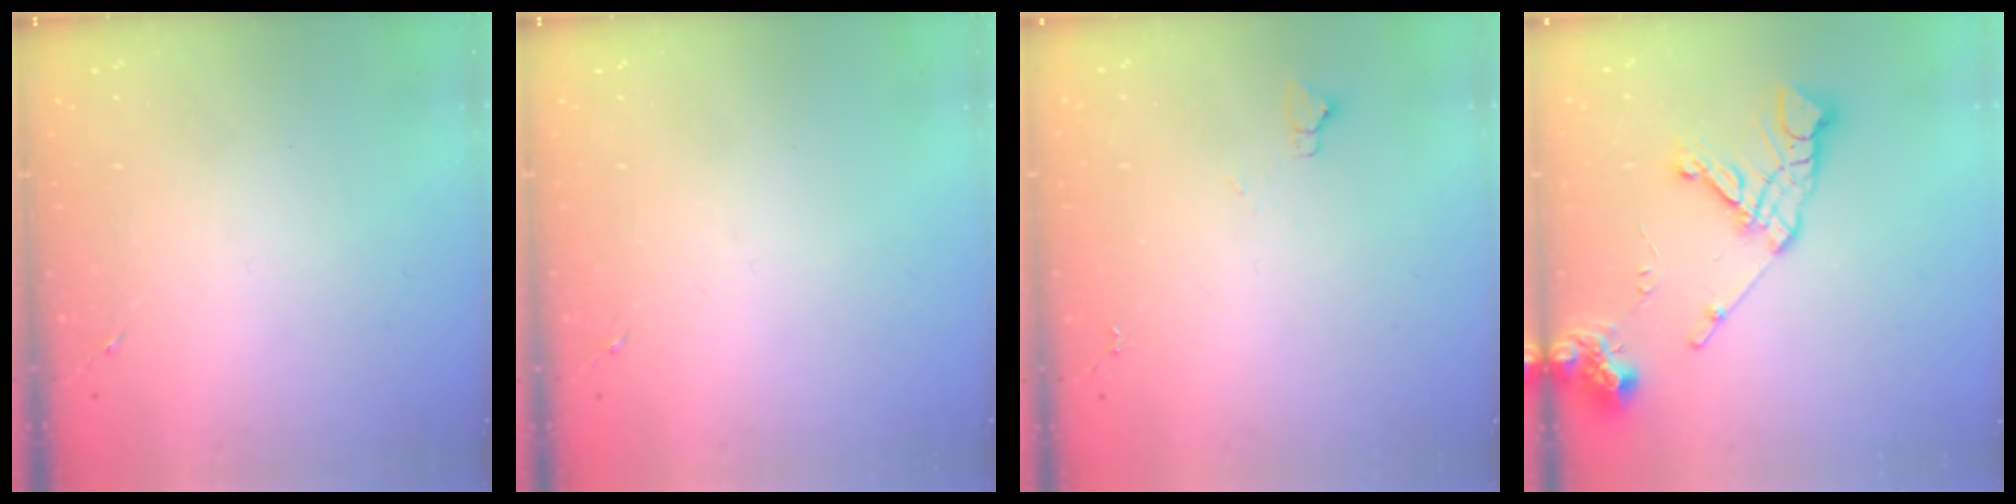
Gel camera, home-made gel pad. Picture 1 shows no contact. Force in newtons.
{"total": 0.0}
{"total": 3.5, "press": 3.5, "slide": 0.4}
{"total": 14.4, "press": 14.3, "slide": 1.9}